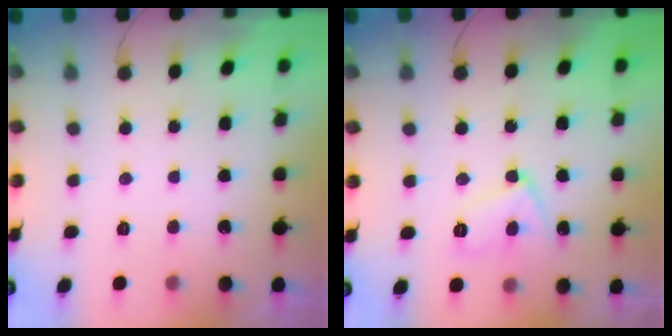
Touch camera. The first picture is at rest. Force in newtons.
{"total": 9.1, "press": 8.9, "slide": 1.8}